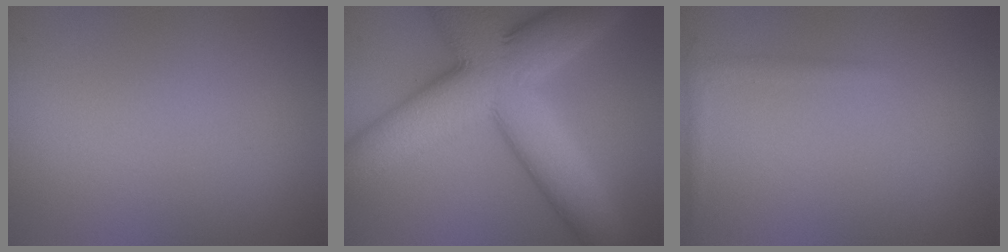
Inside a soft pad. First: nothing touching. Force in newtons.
{"total": 12.7, "press": 12.7, "slide": 0.2}
{"total": 0.8, "press": 0.8, "slide": 0.1}